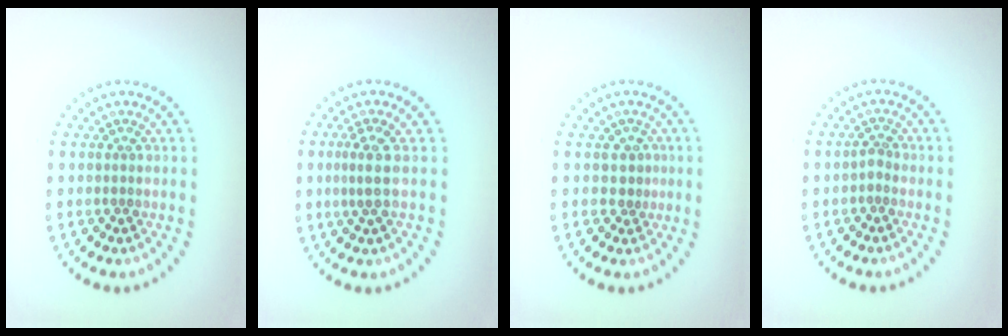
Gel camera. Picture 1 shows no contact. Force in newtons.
{"total": 2.1, "press": 1.6, "slide": 1.3}
{"total": 1.1, "press": 0.9, "slide": 0.7}
{"total": 0.9, "press": 0.6, "slide": 0.7}